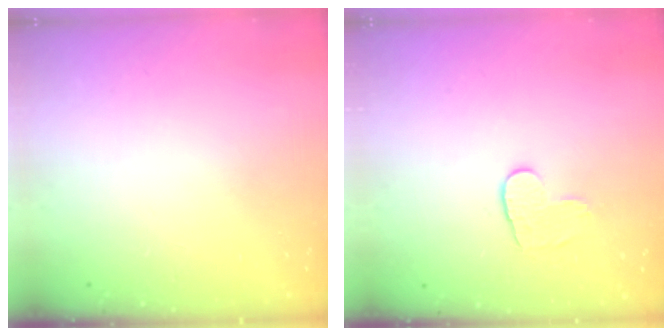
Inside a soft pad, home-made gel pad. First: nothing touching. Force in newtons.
{"total": 5.8, "press": 5.7, "slide": 0.5}